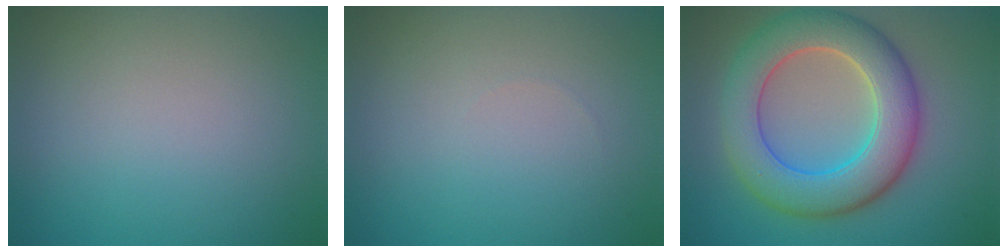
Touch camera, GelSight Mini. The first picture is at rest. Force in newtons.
{"total": 0.0}
{"total": 8.5, "press": 8.5, "slide": 0.5}